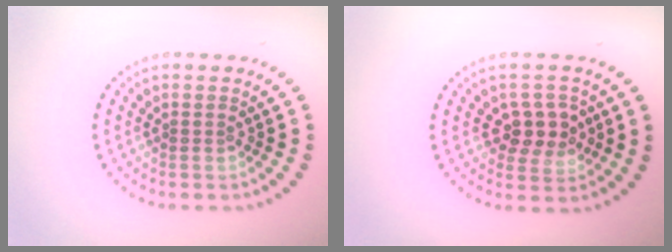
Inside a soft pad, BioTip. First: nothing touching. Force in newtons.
{"total": 3.1, "press": 3.0, "slide": 0.8}